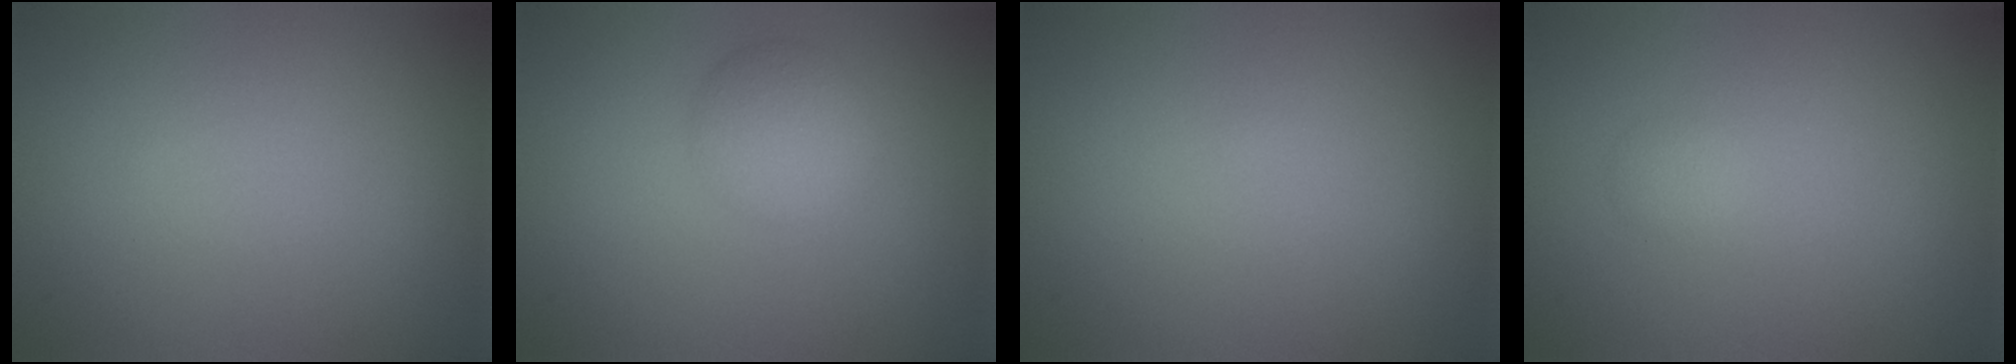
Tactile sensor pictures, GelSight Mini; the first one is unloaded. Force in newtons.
{"total": 2.9, "press": 2.9, "slide": 0.1}
{"total": 0.0}
{"total": 0.9, "press": 0.9, "slide": 0.0}